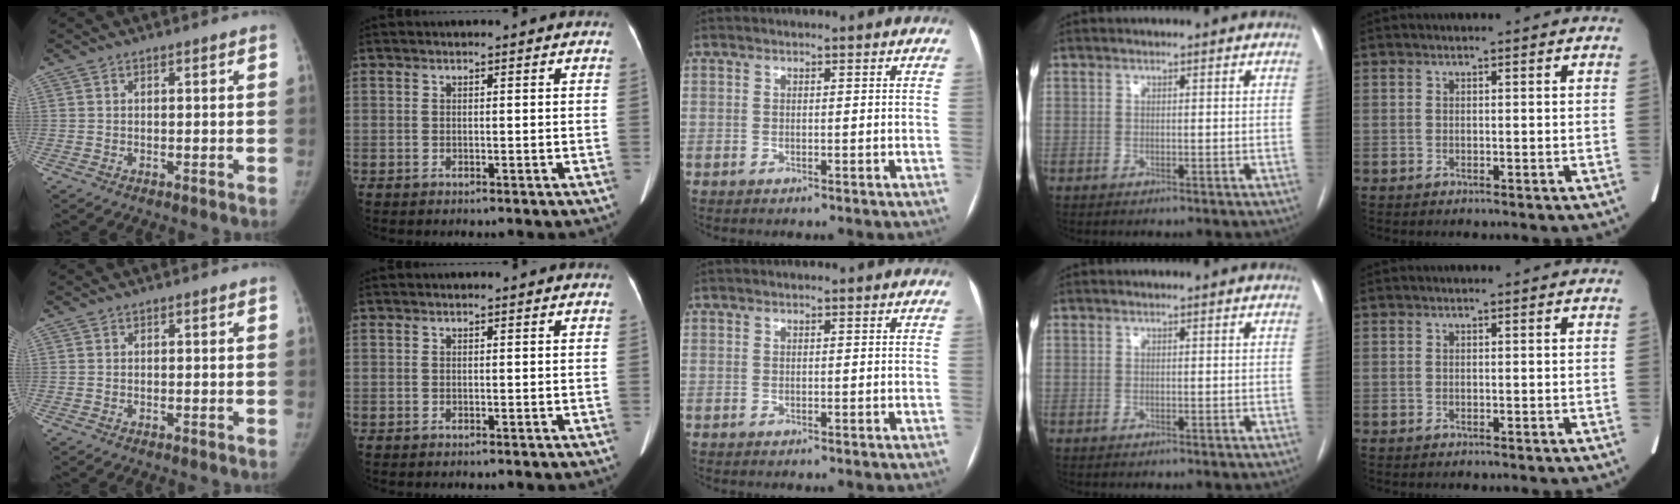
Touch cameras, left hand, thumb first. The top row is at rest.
{}